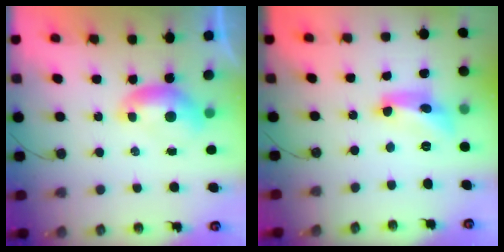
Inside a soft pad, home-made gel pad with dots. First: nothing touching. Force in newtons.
{"total": 9.7, "press": 9.7, "slide": 0.8}